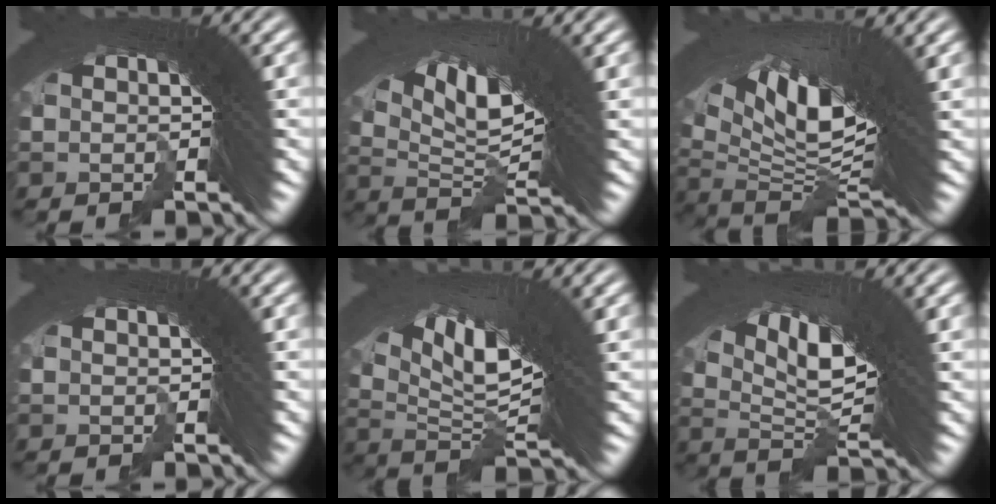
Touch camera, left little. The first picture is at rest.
{"total": 9.3, "force": [1.7, 4.5, 8.0], "torque": [-0.144, -0.009, 0.032]}
{"total": 13.8, "force": [0.4, 6.7, 12.0], "torque": [-0.216, -0.028, 0.021]}
{"total": 0.0}
{"total": 11.7, "force": [2.6, 5.7, 9.8], "torque": [-0.165, 0.001, 0.041]}
{"total": 8.6, "force": [1.4, 4.3, 7.4], "torque": [-0.135, -0.014, 0.028]}